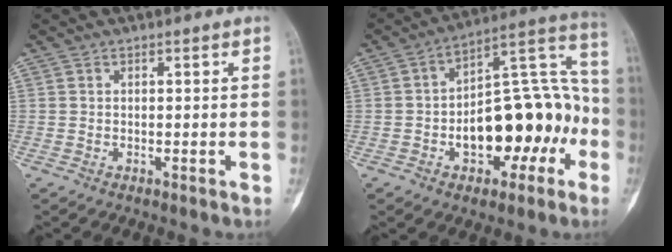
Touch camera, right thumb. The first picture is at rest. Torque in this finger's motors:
{"motor_torque": [2.10, 2.02, 1.13, -0.94, 0.08]}